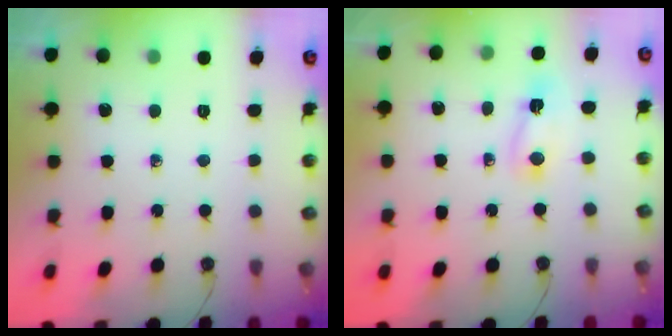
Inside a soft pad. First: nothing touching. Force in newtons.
{"total": 2.8, "press": 2.7, "slide": 0.6}